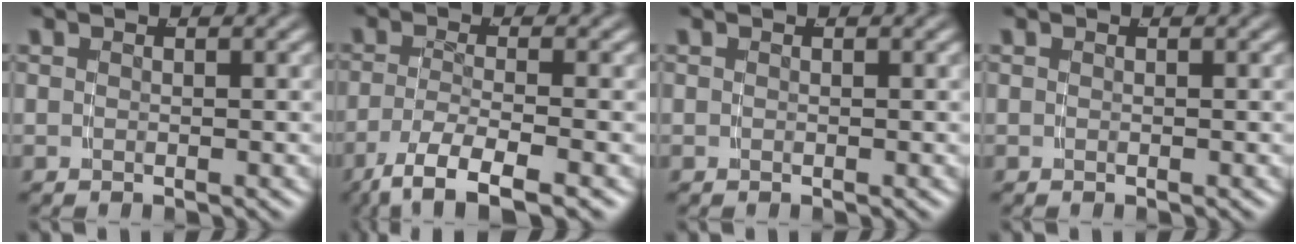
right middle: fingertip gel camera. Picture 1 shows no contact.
{"total": 7.2, "force": [-5.3, 1.9, 4.5], "torque": [-0.082, -0.035, -0.063]}
{"total": 0.0}
{"total": 0.0}